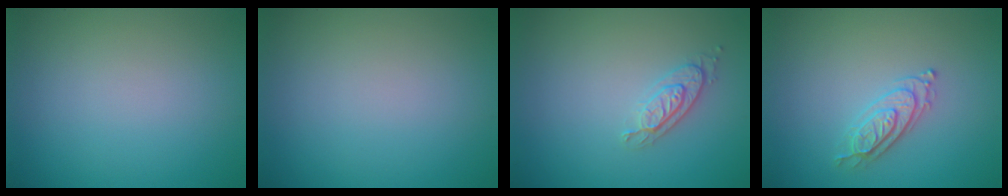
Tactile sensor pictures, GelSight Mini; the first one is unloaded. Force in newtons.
{"total": 0.0}
{"total": 2.1, "press": 1.9, "slide": 0.8}
{"total": 2.2, "press": 2.2, "slide": 0.4}